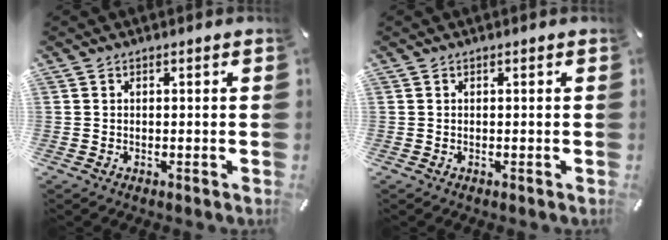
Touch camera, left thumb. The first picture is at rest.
{"total": 0.0}